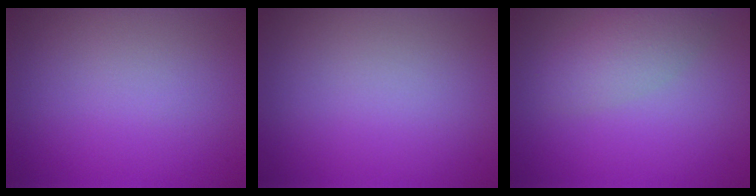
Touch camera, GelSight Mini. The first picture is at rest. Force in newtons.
{"total": 0.0}
{"total": 2.9, "press": 2.9, "slide": 0.2}